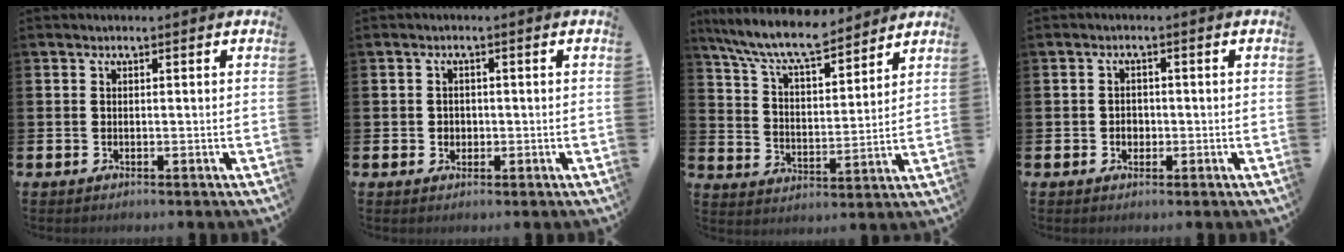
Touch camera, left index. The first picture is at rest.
{"total": 1.5, "force": [0.1, 1.4, 0.4], "torque": [0.004, 0.004, -0.005]}
{"total": 9.0, "force": [8.2, 1.5, 3.3], "torque": [-0.102, -0.044, 0.148]}
{"total": 1.7, "force": [-0.3, 1.5, 0.8], "torque": [-0.003, 0.002, -0.011]}